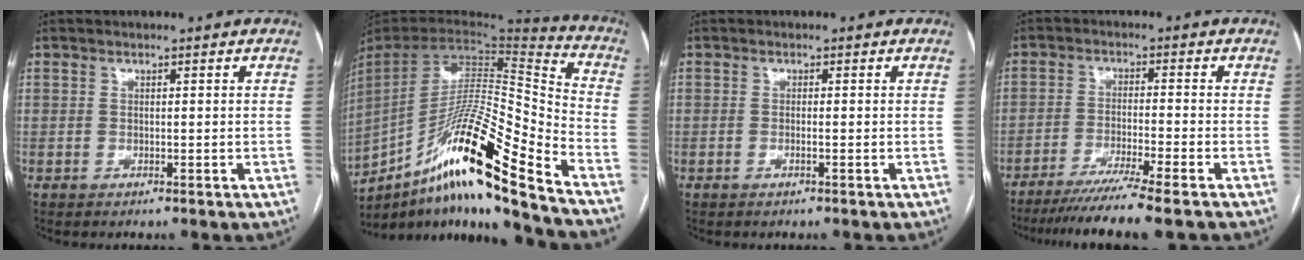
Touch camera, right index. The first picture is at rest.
{"total": 23.5, "force": [-15.6, 0.4, 17.6], "torque": [-0.303, -0.007, -0.286]}
{"total": 0.6, "force": [-0.3, -0.1, 0.5], "torque": [-0.010, 0.000, -0.005]}
{"total": 9.4, "force": [-7.6, -1.7, 5.3], "torque": [-0.072, -0.032, -0.122]}